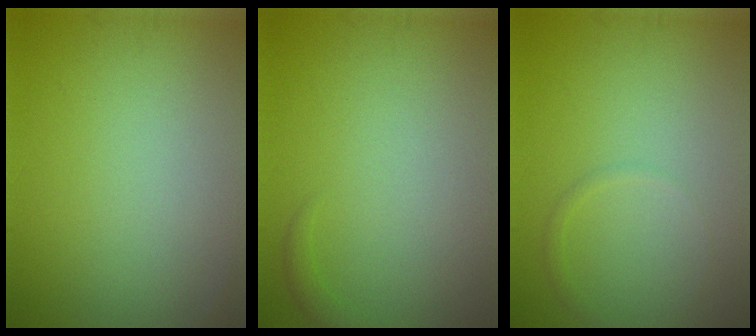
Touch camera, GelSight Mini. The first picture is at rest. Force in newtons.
{"total": 0.9, "press": 0.9, "slide": 0.1}
{"total": 0.7, "press": 0.7, "slide": 0.1}